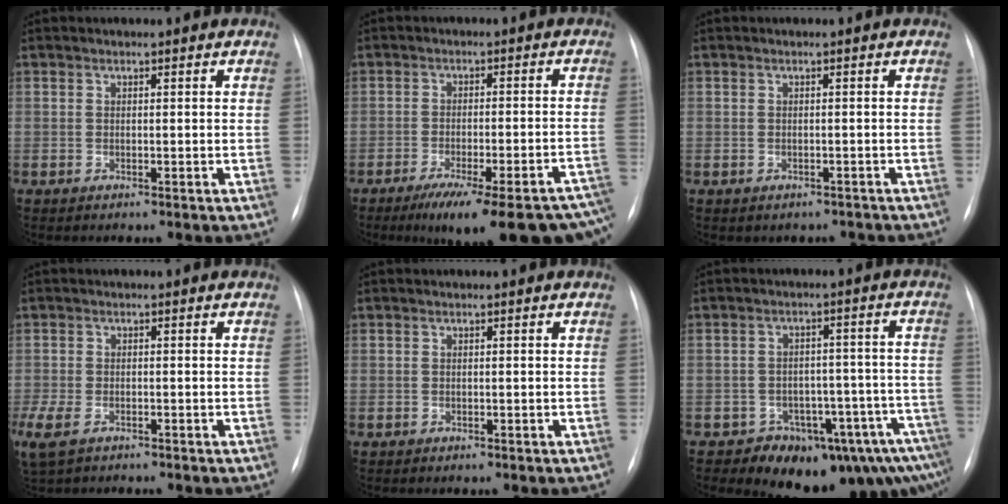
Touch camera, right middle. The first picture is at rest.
{"total": 21.8, "force": [-17.1, 3.2, 13.1], "torque": [-0.108, 0.001, -0.217]}
{"total": 2.7, "force": [-2.2, 1.5, 0.3], "torque": [-0.005, 0.011, -0.025]}
{"total": 7.5, "force": [-4.6, 3.7, 4.5], "torque": [-0.114, -0.019, -0.076]}
{"total": 0.0}
{"total": 12.4, "force": [-9.4, 6.0, 5.5], "torque": [-0.033, 0.056, -0.115]}